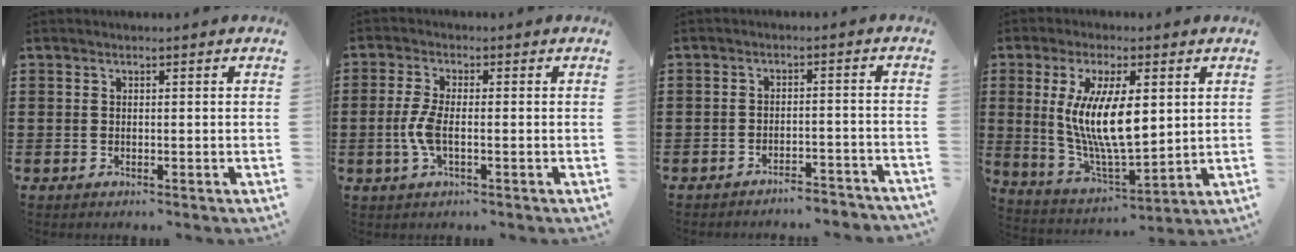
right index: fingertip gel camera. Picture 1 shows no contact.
{"total": 4.3, "force": [-1.0, 1.5, 3.9], "torque": [-0.105, -0.009, -0.028]}
{"total": 3.1, "force": [-3.1, 0.1, 0.3], "torque": [-0.011, 0.002, -0.066]}
{"total": 11.5, "force": [1.9, 3.9, 10.6], "torque": [-0.214, -0.001, 0.034]}